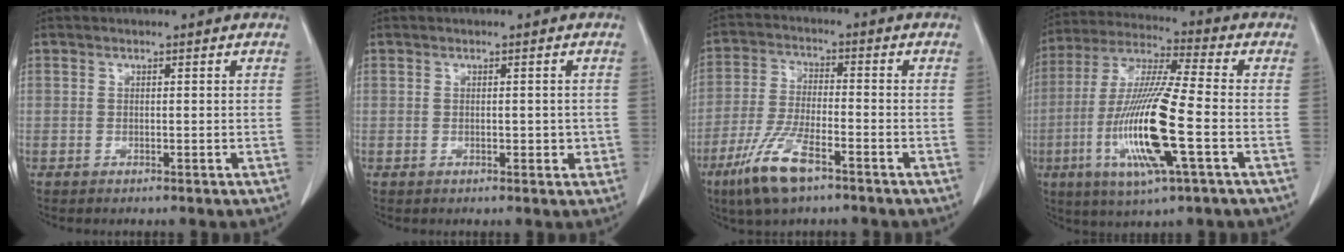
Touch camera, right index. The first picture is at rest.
{"total": 2.0, "force": [-0.2, 1.0, 1.7], "torque": [-0.023, 0.000, 0.000]}
{"total": 9.9, "force": [-6.1, 2.1, 7.5], "torque": [-0.158, -0.019, -0.114]}
{"total": 16.9, "force": [-4.4, 0.9, 16.2], "torque": [-0.338, -0.018, -0.086]}